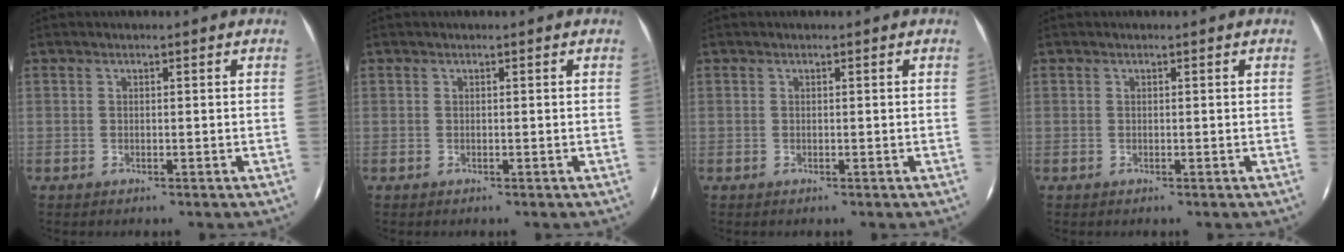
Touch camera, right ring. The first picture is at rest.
{"total": 0.0}
{"total": 0.0}
{"total": 0.0}